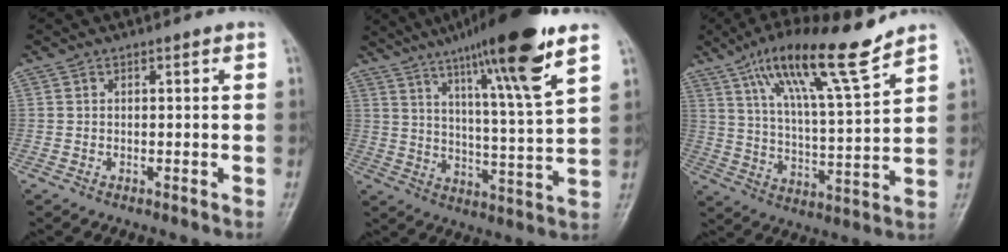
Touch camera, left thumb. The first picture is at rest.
{"total": 19.7, "force": [12.4, 1.2, 15.2], "torque": [-0.226, -0.048, 0.194]}
{"total": 16.4, "force": [11.5, 2.0, 11.5], "torque": [-0.188, -0.054, 0.201]}